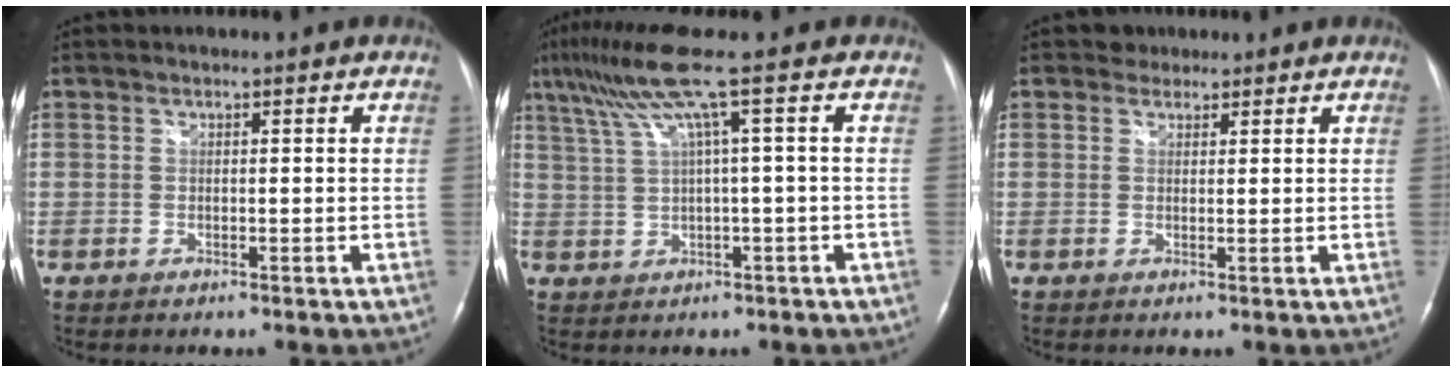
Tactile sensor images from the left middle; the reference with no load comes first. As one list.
[{"total": 7.3, "force": [3.3, -1.7, 6.2], "torque": [-0.127, 0.036, 0.070]}, {"total": 1.7, "force": [1.3, 1.0, -0.3], "torque": [0.007, 0.005, 0.015]}]